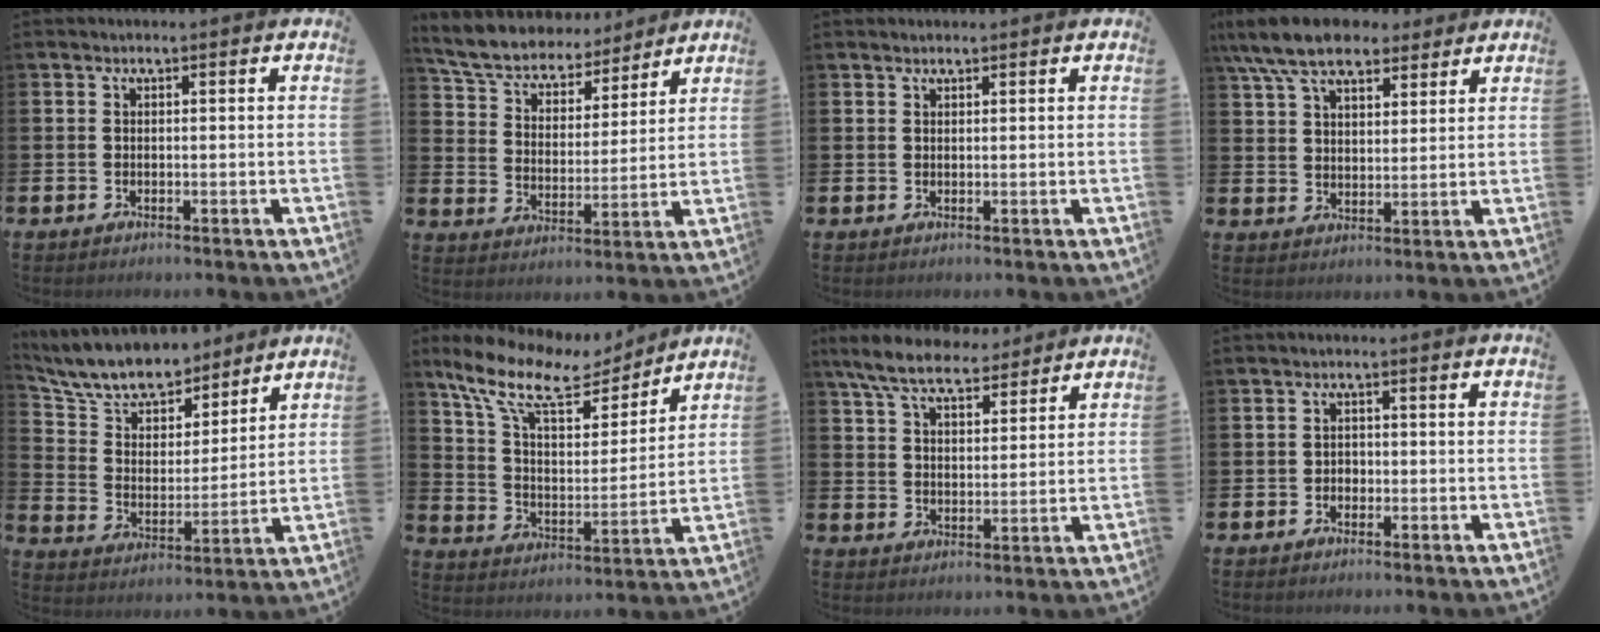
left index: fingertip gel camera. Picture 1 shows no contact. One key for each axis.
{"total": 7.1, "fx": 6.7, "fy": 1.9, "fz": 0.9, "tx": -0.059, "ty": -0.049, "tz": 0.119}
{"total": 0.7, "fx": 0.7, "fy": 0.1, "fz": -0.2, "tx": 0.013, "ty": -0.002, "tz": 0.010}
{"total": 9.7, "fx": 8.2, "fy": 3.5, "fz": 3.7, "tx": -0.087, "ty": -0.027, "tz": 0.151}
{"total": 9.0, "fx": 8.2, "fy": 3.3, "fz": 1.7, "tx": -0.086, "ty": -0.054, "tz": 0.149}
{"total": 11.2, "fx": 9.1, "fy": 4.0, "fz": 5.2, "tx": -0.140, "ty": -0.053, "tz": 0.155}
{"total": 7.5, "fx": 6.8, "fy": 2.0, "fz": 2.4, "tx": -0.068, "ty": -0.028, "tz": 0.123}
{"total": 1.3, "fx": -0.9, "fy": 1.0, "fz": 0.0, "tx": 0.000, "ty": 0.002, "tz": -0.020}